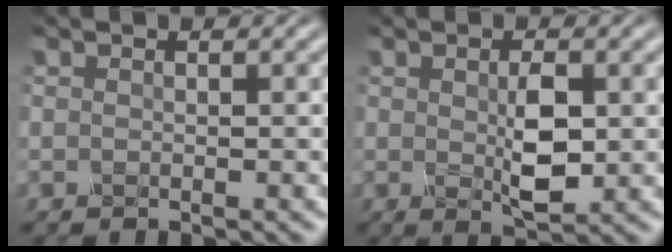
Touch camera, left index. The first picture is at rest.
{"total": 2.9, "force": [0.2, 0.9, 2.7], "torque": [-0.067, -0.003, 0.014]}